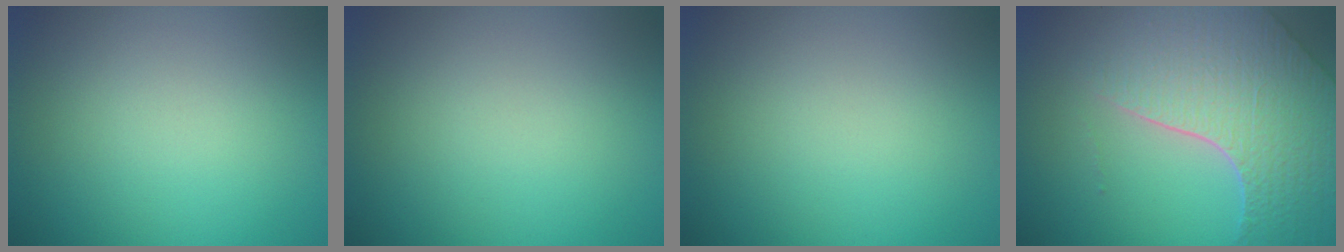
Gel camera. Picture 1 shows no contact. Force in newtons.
{"total": 0.0}
{"total": 0.0}
{"total": 7.5, "press": 5.7, "slide": 4.9}